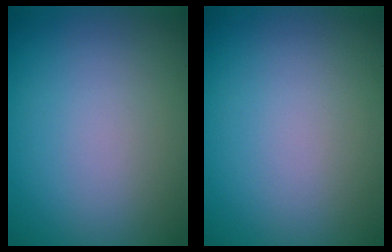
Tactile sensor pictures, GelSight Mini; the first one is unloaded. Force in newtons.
{"total": 0.0}